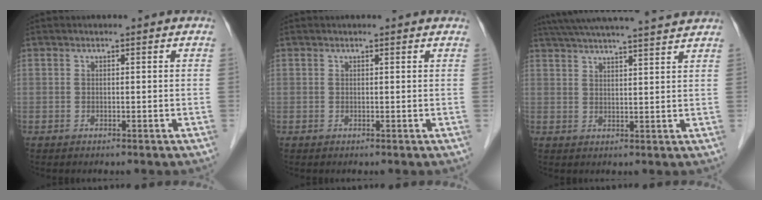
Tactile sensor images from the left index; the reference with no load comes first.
{"total": 1.2, "force": [1.1, 0.2, 0.3], "torque": [-0.011, 0.008, 0.009]}
{"total": 17.4, "force": [15.9, 0.0, 7.1], "torque": [-0.125, 0.024, 0.221]}